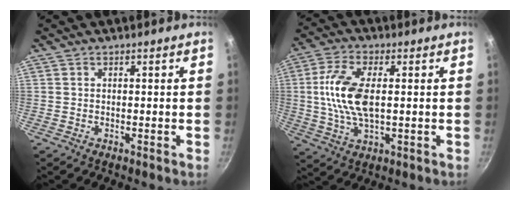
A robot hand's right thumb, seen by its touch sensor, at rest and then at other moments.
{"total": 11.6, "force": [0.9, 5.7, 10.1], "torque": [-0.200, 0.007, 0.013]}